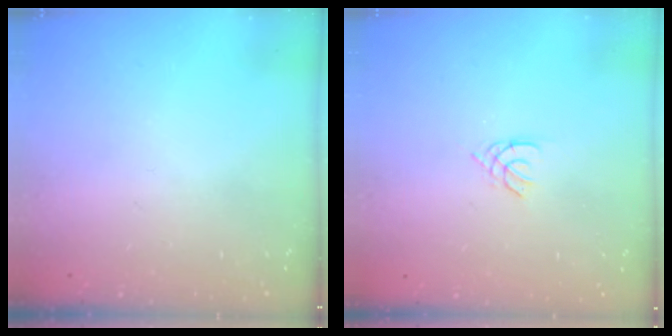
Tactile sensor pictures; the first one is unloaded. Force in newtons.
{"total": 1.4, "press": 1.4, "slide": 0.3}